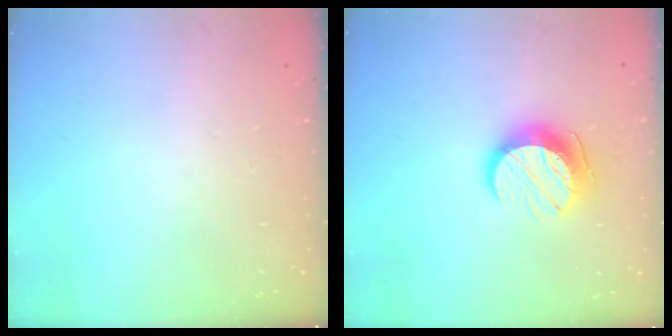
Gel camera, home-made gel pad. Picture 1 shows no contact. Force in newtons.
{"total": 11.5, "press": 11.4, "slide": 0.6}